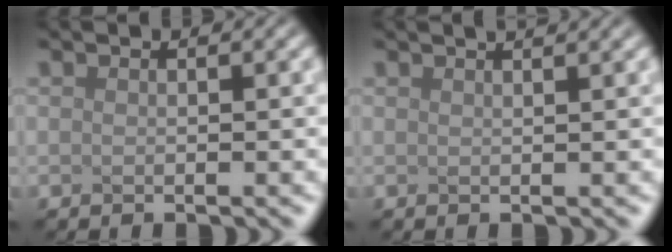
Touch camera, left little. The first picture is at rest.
{"total": 2.9, "force": [2.0, 1.2, 1.7], "torque": [0.002, 0.023, -0.008]}